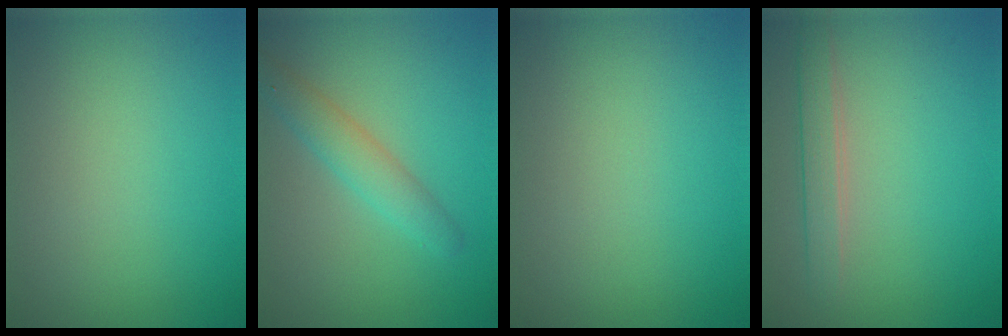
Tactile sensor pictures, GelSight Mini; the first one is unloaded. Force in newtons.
{"total": 2.8, "press": 2.8, "slide": 0.0}
{"total": 0.0}
{"total": 2.1, "press": 2.1, "slide": 0.2}